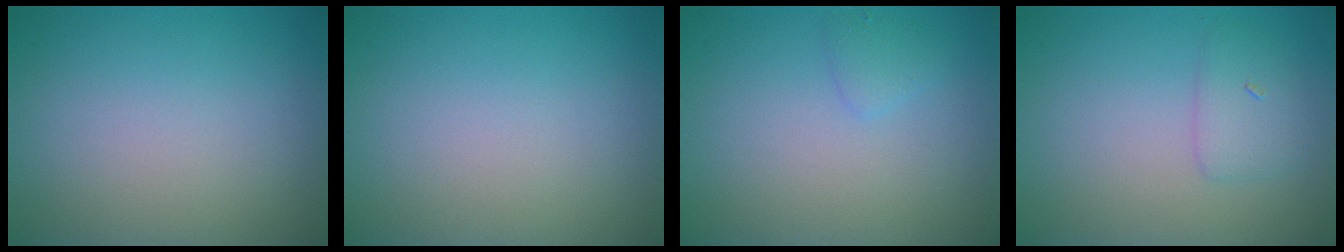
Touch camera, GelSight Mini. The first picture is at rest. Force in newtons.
{"total": 0.0}
{"total": 1.0, "press": 1.0, "slide": 0.1}
{"total": 1.8, "press": 1.8, "slide": 0.1}